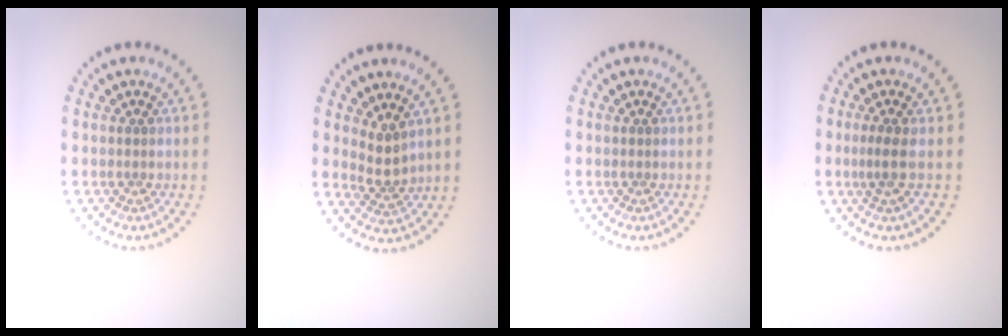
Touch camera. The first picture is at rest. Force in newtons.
{"total": 2.3, "press": 1.5, "slide": 1.7}
{"total": 0.0}
{"total": 1.7, "press": 1.2, "slide": 1.2}